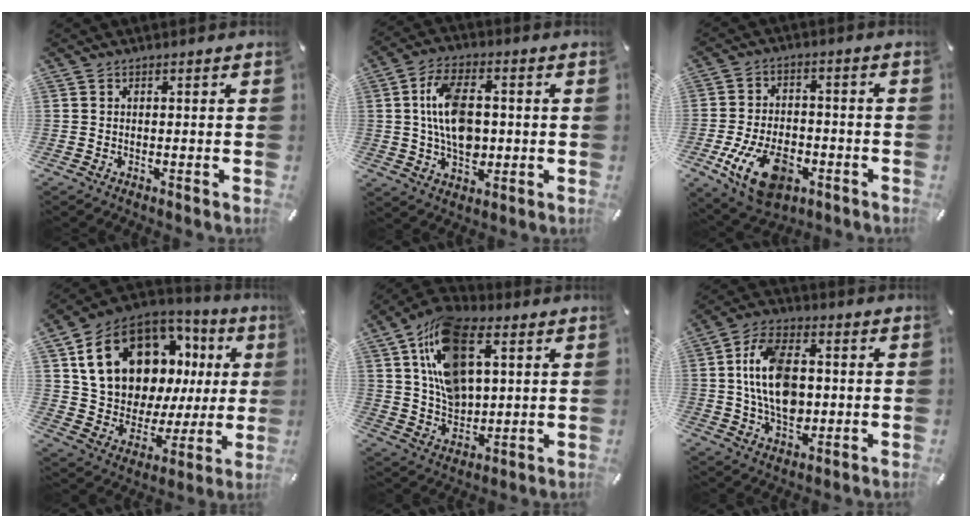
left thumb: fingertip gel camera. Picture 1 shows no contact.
{"total": 12.1, "force": [0.2, 7.8, 9.3], "torque": [-0.178, 0.012, 0.005]}
{"total": 13.9, "force": [-5.6, 8.3, 9.7], "torque": [-0.175, 0.018, -0.095]}
{"total": 20.6, "force": [9.7, 13.9, 11.6], "torque": [-0.198, -0.054, 0.187]}
{"total": 16.8, "force": [6.5, 10.7, 11.3], "torque": [-0.220, -0.009, 0.119]}
{"total": 14.1, "force": [0.4, 9.2, 10.6], "torque": [-0.214, 0.009, 0.007]}